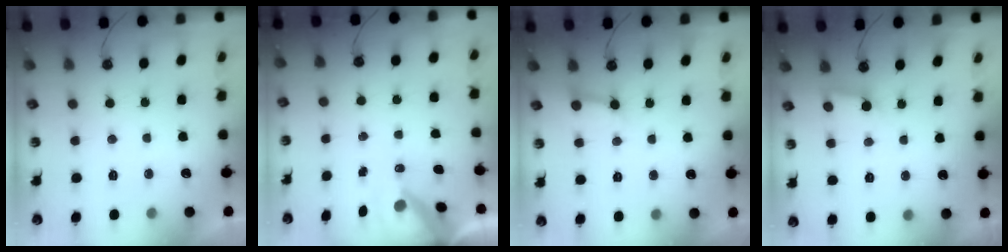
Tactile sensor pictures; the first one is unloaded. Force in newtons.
{"total": 7.1, "press": 7.1, "slide": 1.0}
{"total": 3.0, "press": 3.0, "slide": 0.3}
{"total": 2.6, "press": 2.6, "slide": 0.3}